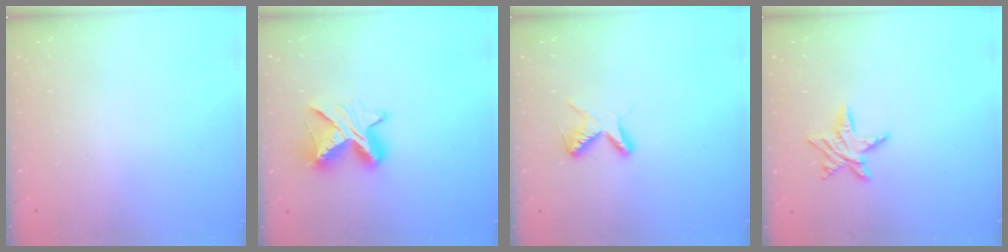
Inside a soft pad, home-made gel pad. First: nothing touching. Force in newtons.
{"total": 9.8, "press": 9.8, "slide": 0.6}
{"total": 6.3, "press": 6.3, "slide": 0.6}
{"total": 7.9, "press": 7.9, "slide": 0.5}